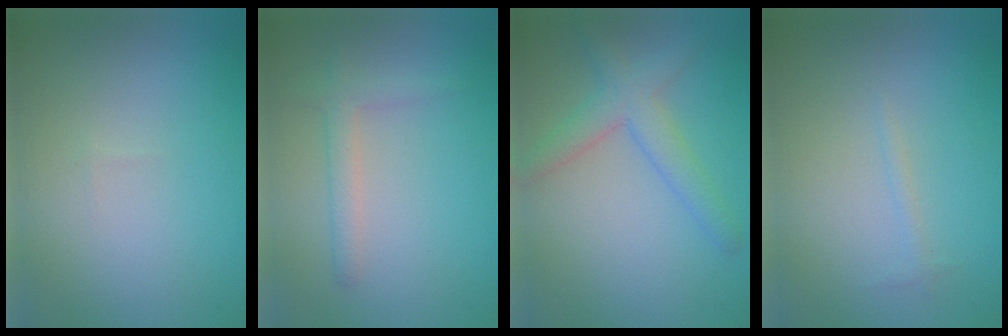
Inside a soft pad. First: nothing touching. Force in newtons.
{"total": 1.8, "press": 1.8, "slide": 0.2}
{"total": 3.6, "press": 3.6, "slide": 0.1}
{"total": 0.6, "press": 0.6, "slide": 0.0}